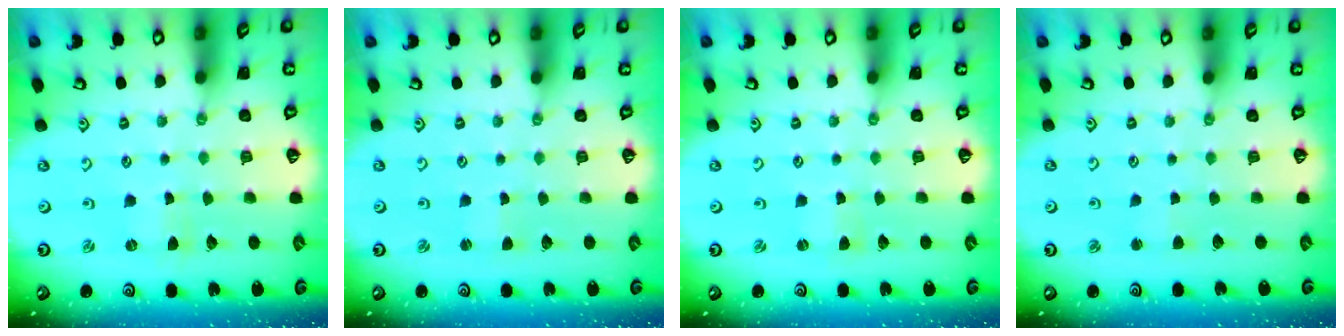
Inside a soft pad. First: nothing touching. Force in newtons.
{"total": 0.0}
{"total": 0.0}
{"total": 2.3, "press": 2.3, "slide": 0.2}